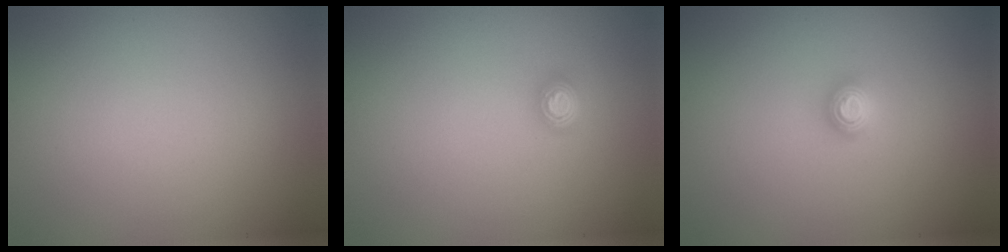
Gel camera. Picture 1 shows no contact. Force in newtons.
{"total": 1.5, "press": 1.2, "slide": 0.9}
{"total": 1.2, "press": 1.2, "slide": 0.1}